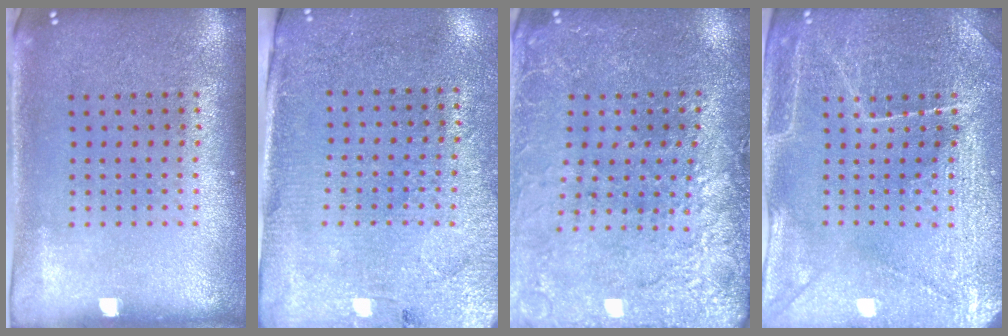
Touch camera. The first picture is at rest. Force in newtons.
{"total": 2.8, "press": 2.6, "slide": 1.2}
{"total": 2.8, "press": 2.8, "slide": 0.1}
{"total": 3.6, "press": 3.5, "slide": 0.7}